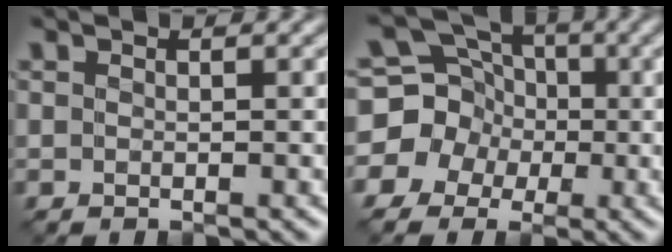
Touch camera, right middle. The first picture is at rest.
{"total": 8.0, "force": [-1.2, 7.6, 2.2], "torque": [-0.048, 0.023, -0.055]}